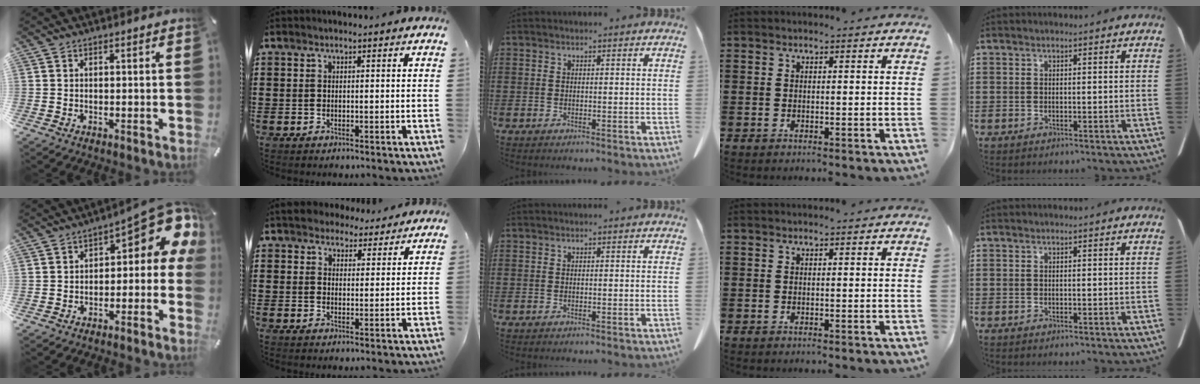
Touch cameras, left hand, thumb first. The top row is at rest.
{"thumb": {"total": 10.4, "force": [3.9, 5.0, 8.2], "torque": [-0.092, -0.044, 0.062]}, "index": {"total": 4.3, "force": [3.9, 1.8, 0.6], "torque": [-0.028, -0.003, 0.074]}}